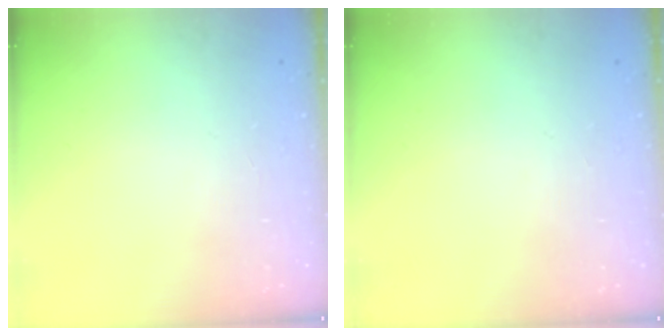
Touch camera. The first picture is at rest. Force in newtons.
{"total": 0.0}